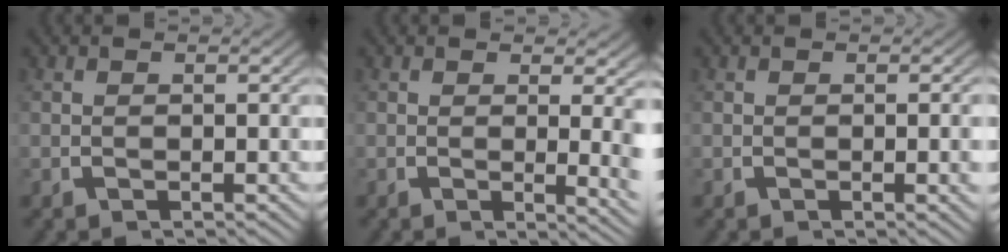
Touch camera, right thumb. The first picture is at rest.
{"total": 3.3, "force": [0.2, 1.0, 3.2], "torque": [-0.038, -0.017, 0.006]}
{"total": 1.1, "force": [-0.1, -0.1, 1.1], "torque": [-0.015, 0.002, -0.001]}